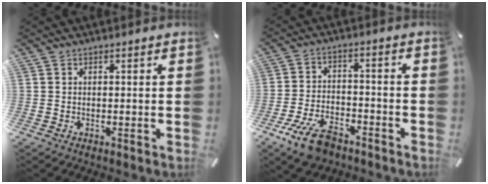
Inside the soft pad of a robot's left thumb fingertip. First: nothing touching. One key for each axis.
{"total": 10.5, "fx": -6.7, "fy": 5.2, "fz": 6.0, "tx": -0.127, "ty": 0.031, "tz": -0.126}